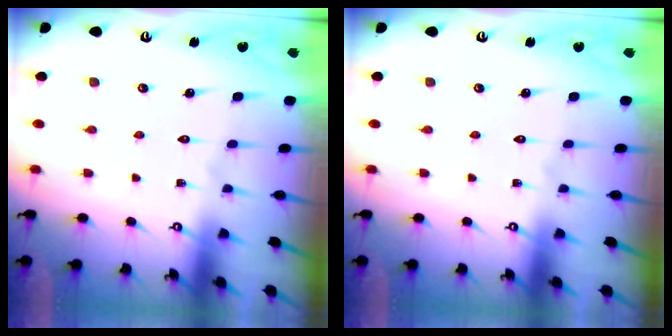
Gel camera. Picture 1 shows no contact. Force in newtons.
{"total": 0.0}